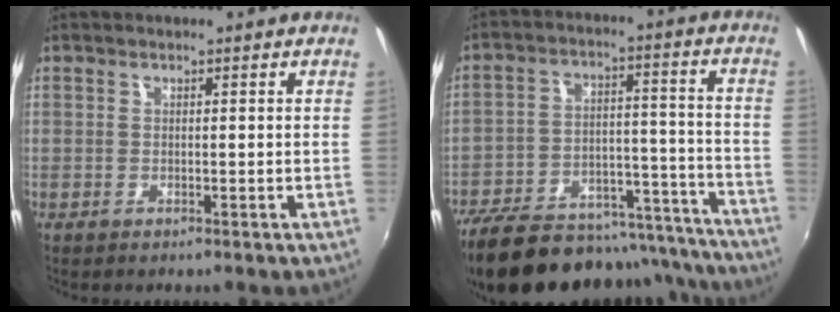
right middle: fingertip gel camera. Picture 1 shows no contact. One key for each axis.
{"total": 29.2, "fx": -24.5, "fy": 10.4, "fz": 12.0, "tx": -0.229, "ty": 0.010, "tz": -0.319}